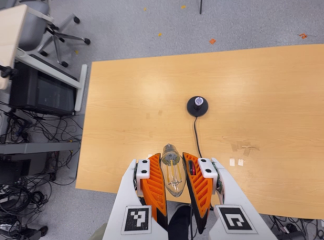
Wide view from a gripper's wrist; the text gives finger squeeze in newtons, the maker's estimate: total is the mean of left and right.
{"total": 20.0, "left": 22.0, "right": 18.0}